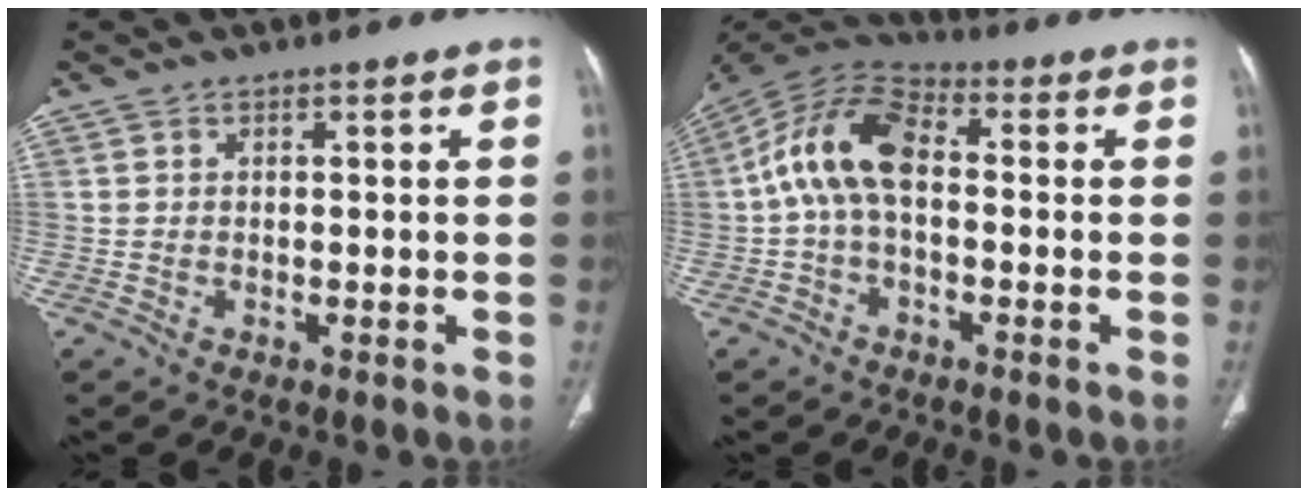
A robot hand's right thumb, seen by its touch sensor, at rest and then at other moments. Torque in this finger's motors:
{"motor_torque": [1.98, 1.89, 1.61, -0.42, 0.19]}